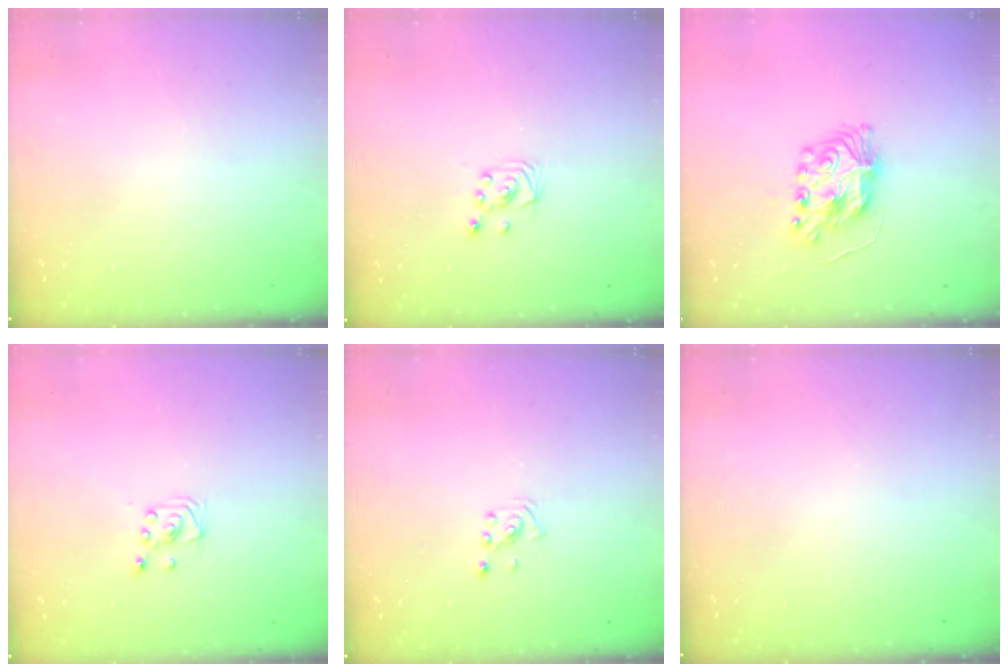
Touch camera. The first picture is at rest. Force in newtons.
{"total": 2.7, "press": 2.7, "slide": 0.2}
{"total": 8.6, "press": 8.6, "slide": 0.5}
{"total": 2.0, "press": 2.0, "slide": 0.2}
{"total": 2.0, "press": 2.0, "slide": 0.6}
{"total": 0.0}